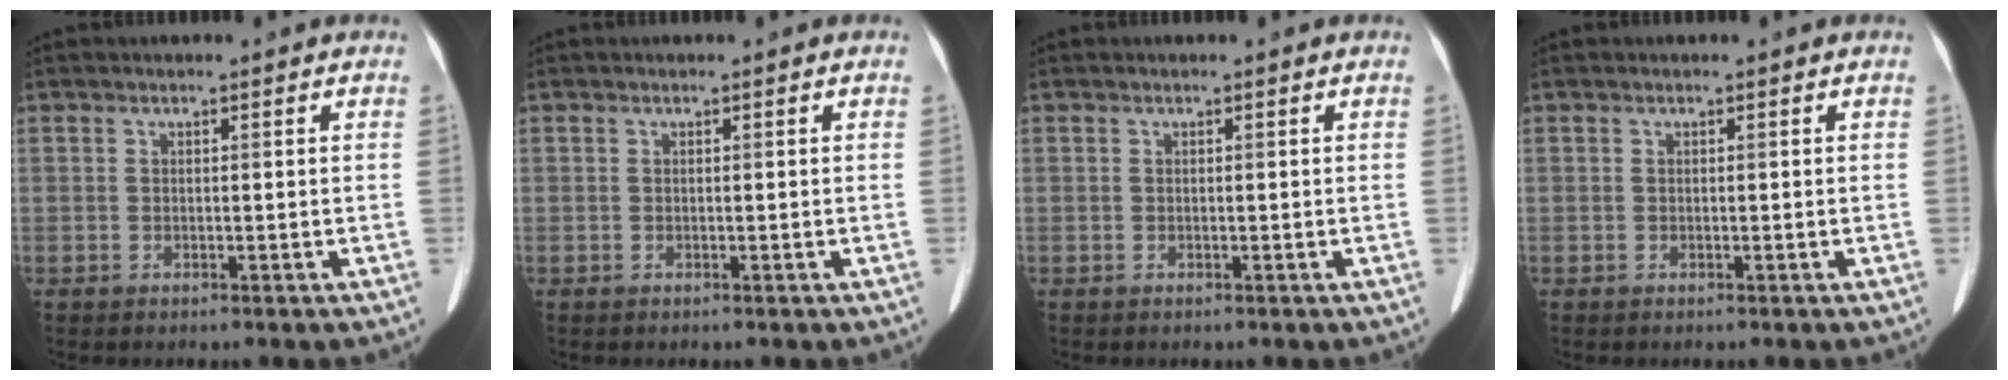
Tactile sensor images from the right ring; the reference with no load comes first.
{"total": 0.0}
{"total": 0.0}
{"total": 0.0}